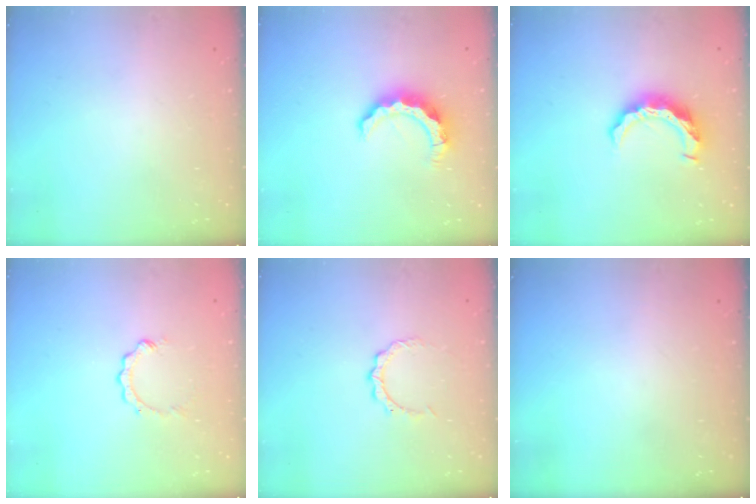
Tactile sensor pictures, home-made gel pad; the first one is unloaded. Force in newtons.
{"total": 9.8, "press": 9.8, "slide": 0.7}
{"total": 9.6, "press": 9.5, "slide": 1.1}
{"total": 2.8, "press": 2.8, "slide": 0.4}
{"total": 3.6, "press": 3.6, "slide": 0.2}
{"total": 0.0}